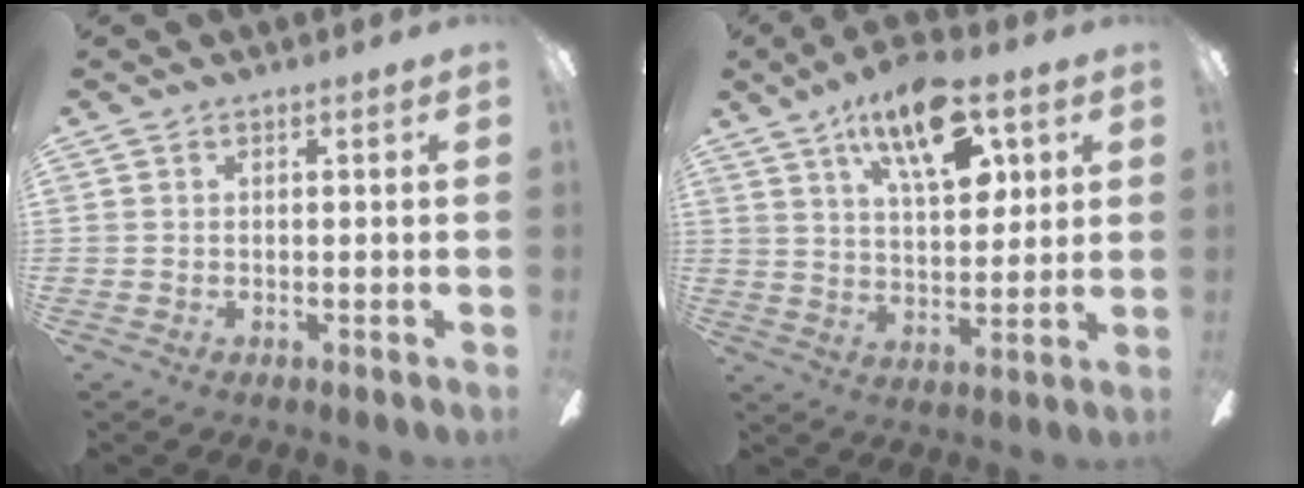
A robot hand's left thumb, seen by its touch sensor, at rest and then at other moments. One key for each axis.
{"total": 16.9, "fx": 9.1, "fy": 7.3, "fz": 12.2, "tx": -0.197, "ty": -0.025, "tz": 0.151}